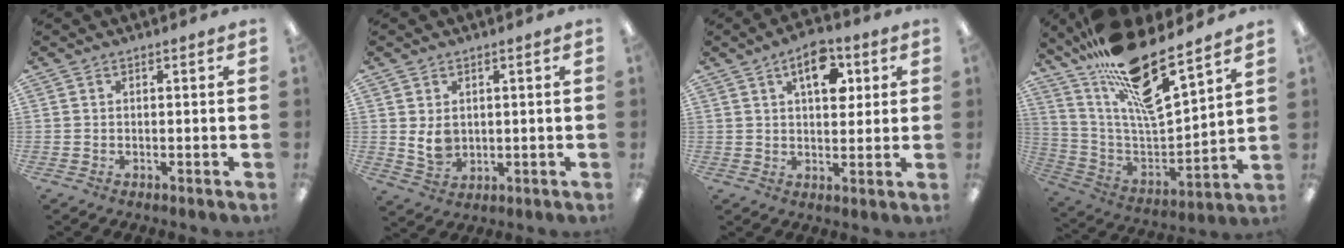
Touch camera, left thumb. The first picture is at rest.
{"total": 5.3, "force": [1.0, 3.9, 3.4], "torque": [-0.063, -0.007, 0.017]}
{"total": 9.7, "force": [4.2, 5.1, 7.0], "torque": [-0.086, -0.013, 0.068]}
{"total": 20.8, "force": [15.5, 4.8, 12.9], "torque": [-0.228, -0.109, 0.261]}